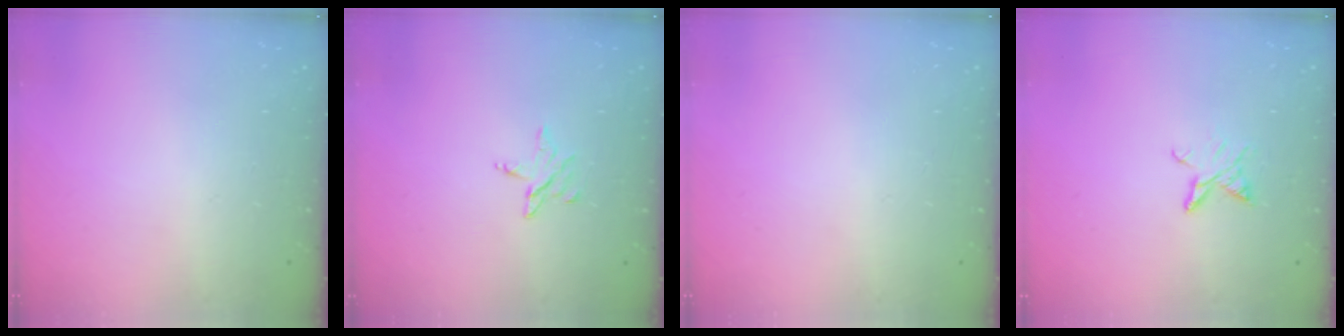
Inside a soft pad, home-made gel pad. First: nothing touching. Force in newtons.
{"total": 3.9, "press": 3.9, "slide": 0.3}
{"total": 0.0}
{"total": 5.6, "press": 5.6, "slide": 0.8}